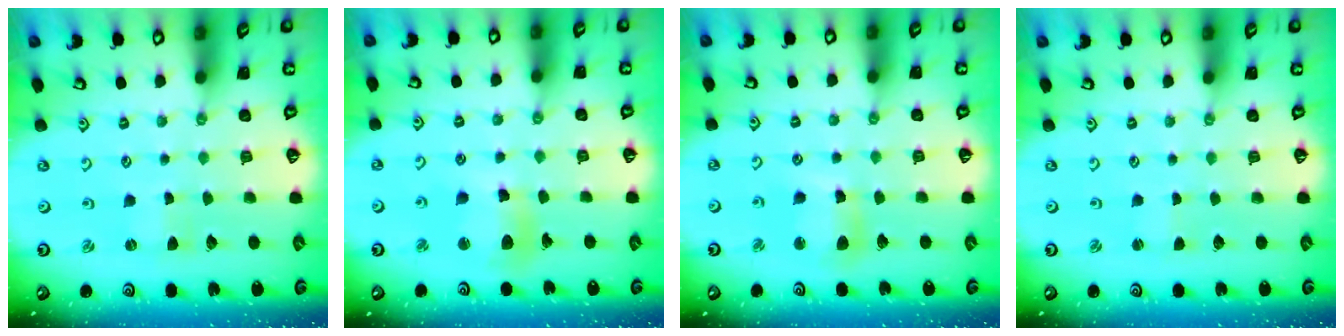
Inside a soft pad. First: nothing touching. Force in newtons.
{"total": 11.0, "press": 10.8, "slide": 1.9}
{"total": 9.0, "press": 8.9, "slide": 1.4}
{"total": 0.0}